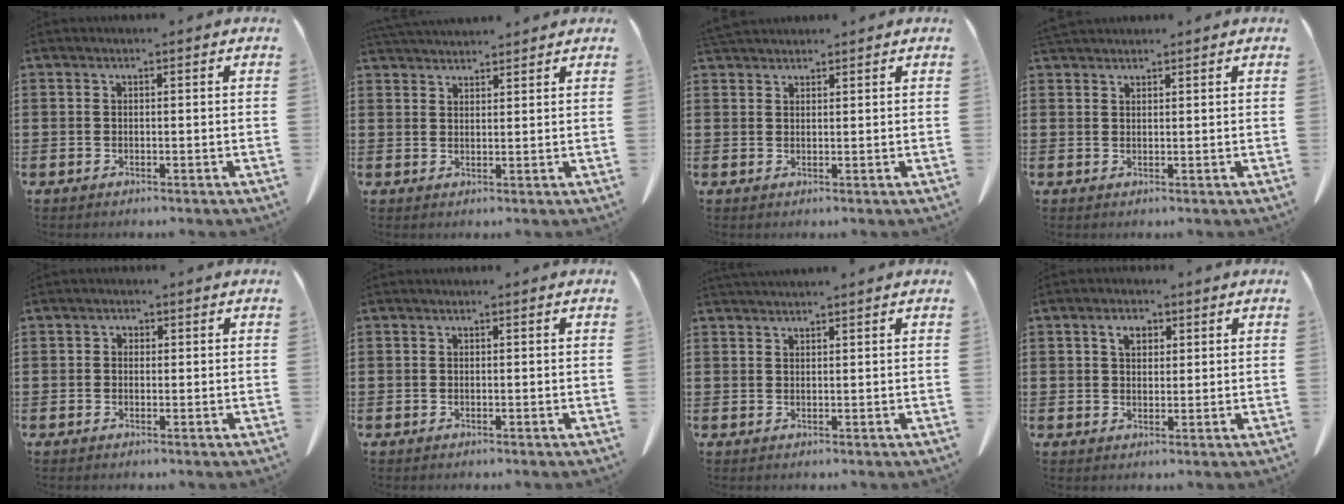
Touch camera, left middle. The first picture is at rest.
{"total": 3.1, "force": [3.1, 0.2, 0.4], "torque": [-0.016, -0.007, 0.060]}
{"total": 2.2, "force": [2.1, 0.5, 0.5], "torque": [-0.015, 0.004, 0.041]}
{"total": 1.7, "force": [1.6, 0.4, 0.3], "torque": [-0.009, 0.002, 0.032]}
{"total": 0.8, "force": [0.0, 0.7, 0.4], "torque": [-0.009, 0.005, -0.001]}
{"total": 0.0}
{"total": 1.3, "force": [1.3, -0.1, 0.2], "torque": [-0.007, -0.001, 0.025]}
{"total": 3.1, "force": [1.5, 1.9, 2.0], "torque": [-0.039, 0.007, 0.023]}